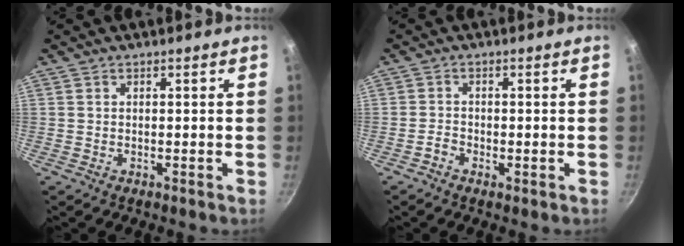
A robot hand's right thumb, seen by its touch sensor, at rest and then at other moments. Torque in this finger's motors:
{"motor_torque": [-0.31, 0.03, -0.15, 0.01, 0.04]}